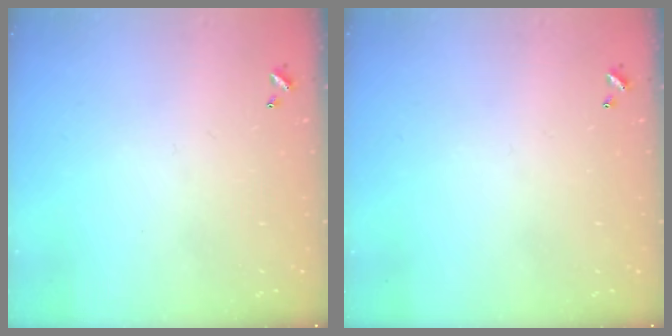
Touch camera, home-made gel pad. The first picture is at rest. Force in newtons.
{"total": 0.0}